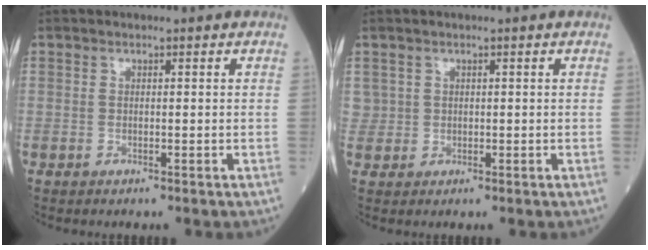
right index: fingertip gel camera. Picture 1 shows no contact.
{"total": 1.8, "force": [0.7, 1.6, 0.0], "torque": [0.014, 0.006, 0.009]}